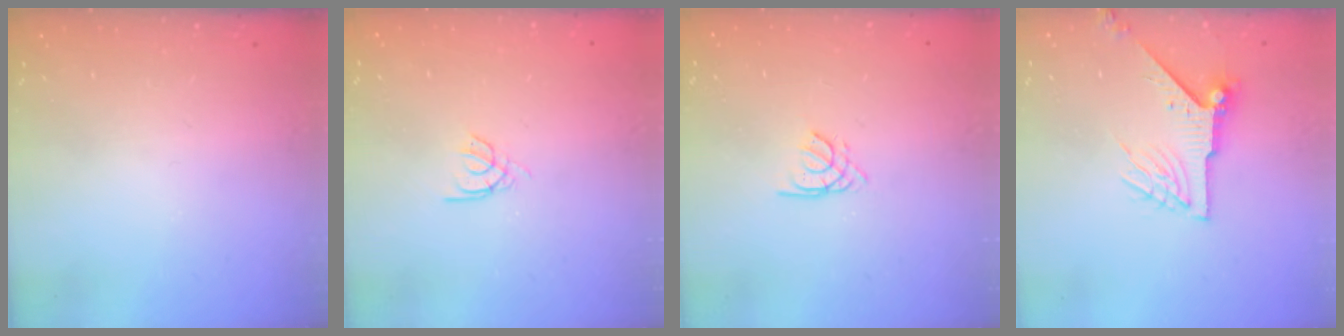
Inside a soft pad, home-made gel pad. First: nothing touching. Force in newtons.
{"total": 2.1, "press": 2.1, "slide": 0.2}
{"total": 1.1, "press": 1.1, "slide": 0.3}
{"total": 8.1, "press": 8.1, "slide": 0.5}